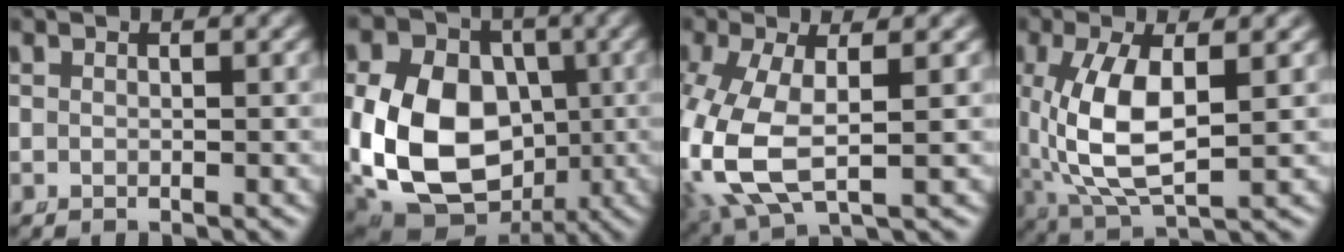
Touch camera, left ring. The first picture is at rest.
{"total": 15.2, "force": [-2.0, 12.2, 8.8], "torque": [-0.203, -0.071, -0.004]}
{"total": 8.2, "force": [-0.6, 5.4, 6.1], "torque": [-0.175, -0.041, 0.014]}
{"total": 7.1, "force": [0.5, 3.2, 6.4], "torque": [-0.144, -0.020, 0.029]}